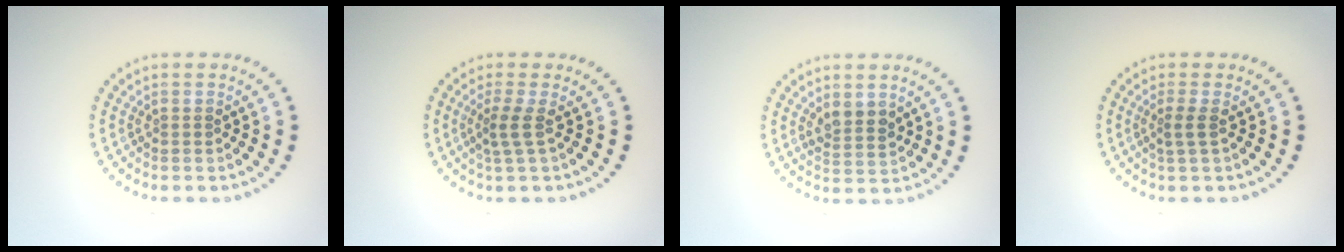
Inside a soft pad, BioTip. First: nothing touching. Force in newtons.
{"total": 1.8, "press": 1.1, "slide": 1.4}
{"total": 2.1, "press": 1.9, "slide": 0.9}
{"total": 1.4, "press": 1.0, "slide": 1.0}